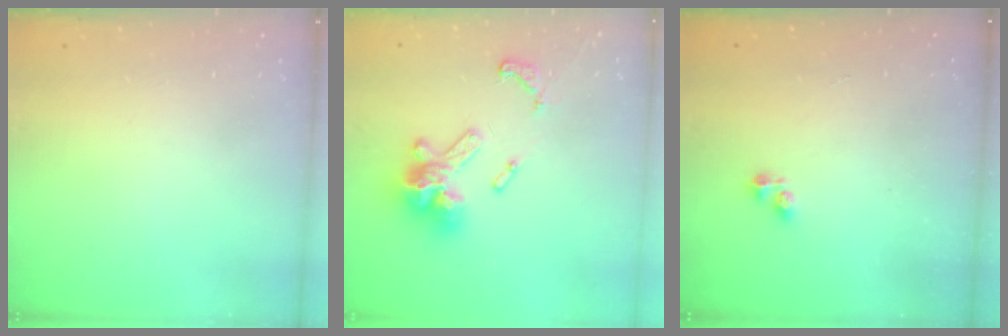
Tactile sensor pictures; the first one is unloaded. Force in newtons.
{"total": 15.1, "press": 15.1, "slide": 1.0}
{"total": 3.3, "press": 3.2, "slide": 0.5}